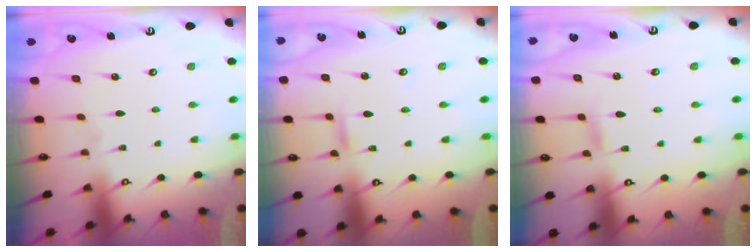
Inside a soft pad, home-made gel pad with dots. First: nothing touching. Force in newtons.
{"total": 2.0, "press": 2.0, "slide": 0.1}
{"total": 2.2, "press": 2.2, "slide": 0.2}